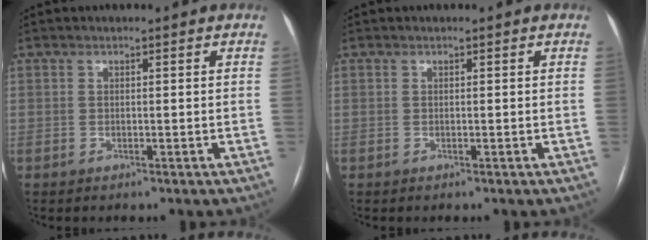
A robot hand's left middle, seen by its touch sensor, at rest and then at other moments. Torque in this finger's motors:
{"motor_torque": [-0.02, 0.03, 0.00, 0.00]}